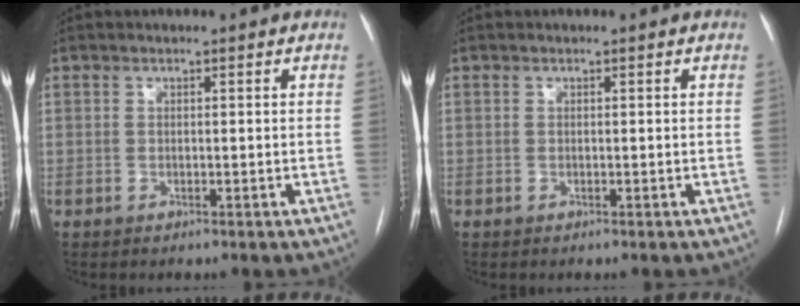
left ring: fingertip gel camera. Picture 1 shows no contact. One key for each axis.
{"total": 0.0}